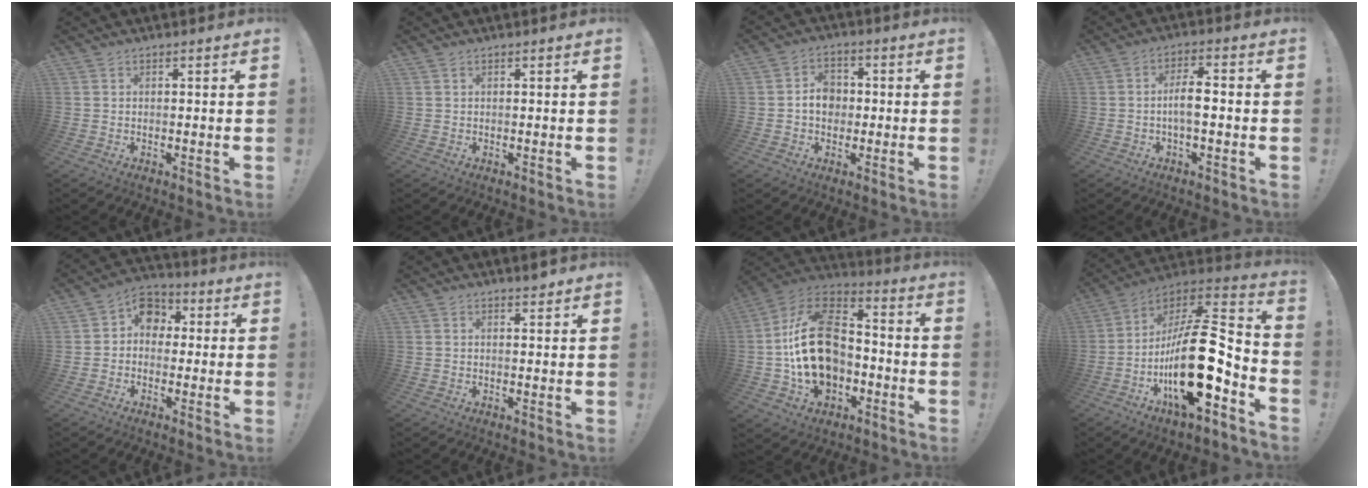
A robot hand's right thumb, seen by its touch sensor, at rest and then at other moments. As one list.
[{"total": 0.0}, {"total": 6.8, "force": [-0.4, 5.5, 3.9], "torque": [-0.059, 0.015, -0.005]}, {"total": 6.8, "force": [-1.1, 2.2, 6.3], "torque": [-0.121, 0.007, -0.025]}, {"total": 7.9, "force": [0.5, 6.9, 3.8], "torque": [-0.060, 0.017, 0.016]}, {"total": 1.8, "force": [1.7, 0.2, 0.6], "torque": [0.003, -0.014, 0.027]}, {"total": 23.6, "force": [-2.3, 16.6, 16.6], "torque": [-0.294, 0.036, -0.025]}, {"total": 25.2, "force": [-6.6, 9.3, 22.5], "torque": [-0.395, 0.028, -0.109]}]